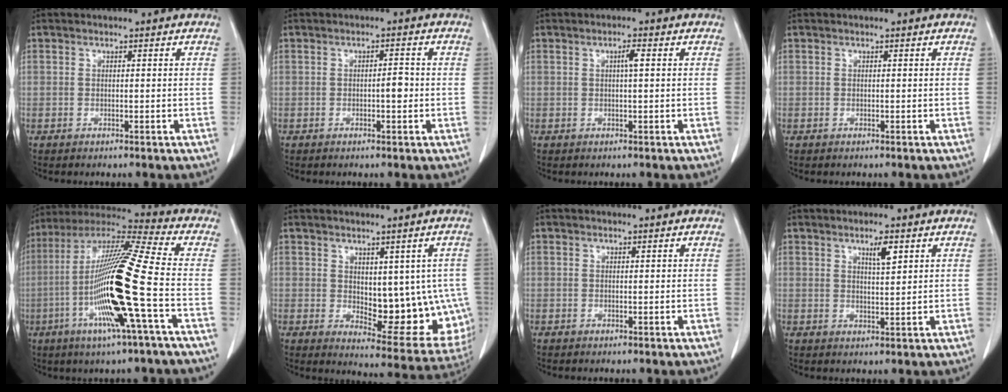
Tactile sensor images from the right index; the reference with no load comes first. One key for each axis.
{"total": 2.0, "fx": -0.4, "fy": 0.5, "fz": 1.9, "tx": -0.028, "ty": 0.003, "tz": -0.007}
{"total": 1.6, "fx": 0.3, "fy": 0.0, "fz": 1.6, "tx": -0.028, "ty": 0.003, "tz": 0.005}
{"total": 0.0}
{"total": 19.0, "fx": -4.6, "fy": -0.8, "fz": 18.4, "tx": -0.366, "ty": -0.012, "tz": -0.101}
{"total": 13.4, "fx": -0.1, "fy": 6.5, "fz": 11.7, "tx": -0.126, "ty": -0.004, "tz": 0.018}
{"total": 0.0}
{"total": 3.0, "fx": 1.7, "fy": 0.4, "fz": 2.4, "tx": -0.042, "ty": -0.003, "tz": 0.030}